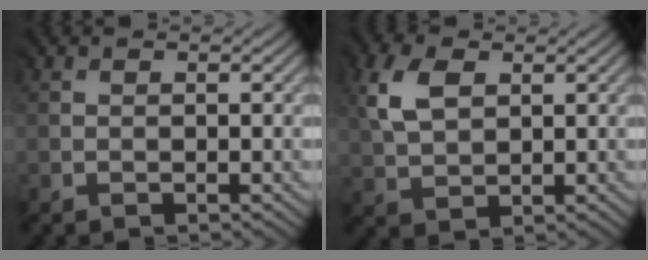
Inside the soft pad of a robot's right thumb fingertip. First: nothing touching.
{"total": 5.1, "force": [2.3, 3.3, 3.0], "torque": [-0.089, 0.009, 0.042]}